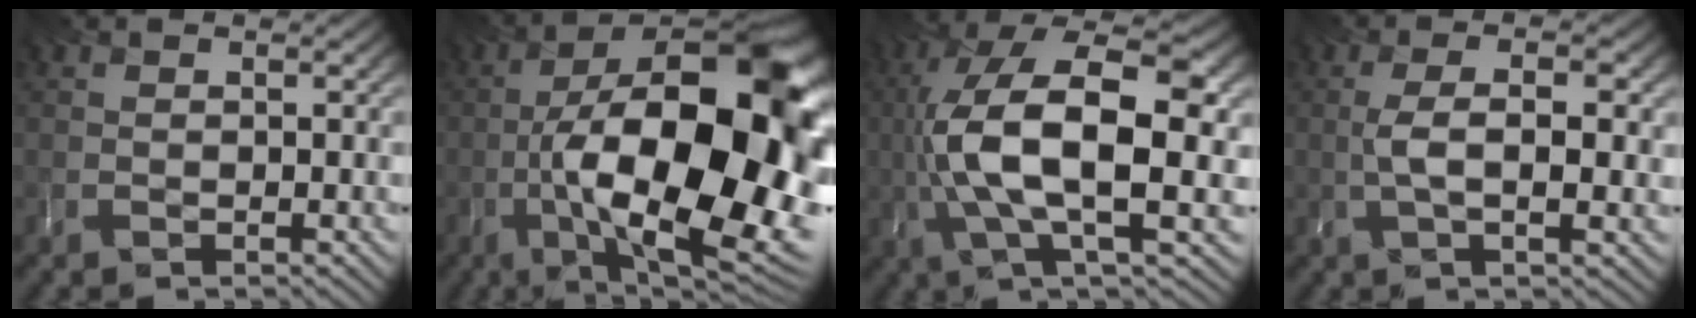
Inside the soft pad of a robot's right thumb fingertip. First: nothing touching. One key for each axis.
{"total": 20.7, "fx": -4.0, "fy": 8.6, "fz": 18.3, "tx": -0.307, "ty": -0.002, "tz": -0.065}
{"total": 13.6, "fx": -0.7, "fy": 5.2, "fz": 12.6, "tx": -0.257, "ty": 0.003, "tz": -0.013}
{"total": 3.7, "fx": -0.3, "fy": 1.0, "fz": 3.5, "tx": -0.069, "ty": -0.004, "tz": -0.003}